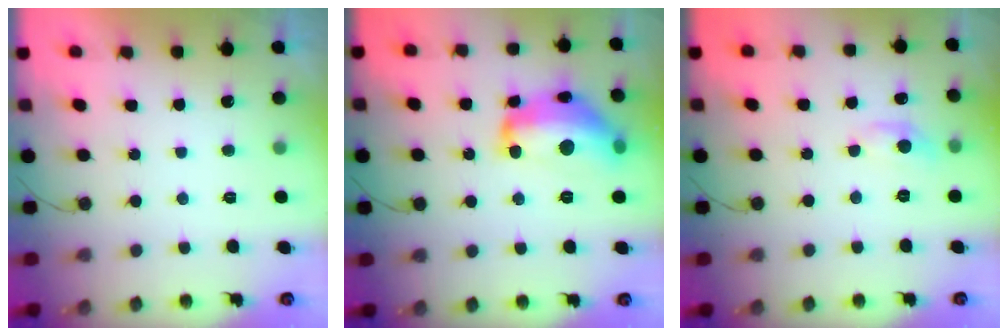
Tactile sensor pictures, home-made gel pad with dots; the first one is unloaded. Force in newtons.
{"total": 17.3, "press": 17.3, "slide": 0.9}
{"total": 6.2, "press": 6.2, "slide": 0.6}